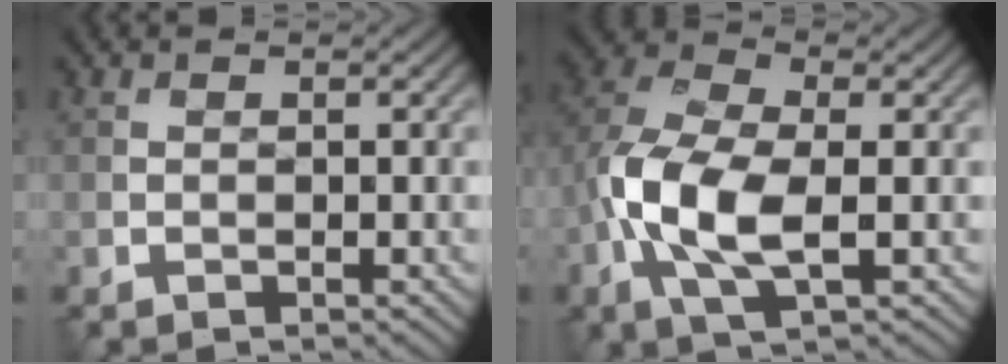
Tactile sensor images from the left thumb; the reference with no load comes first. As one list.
[{"total": 10.1, "force": [-2.0, 4.8, 8.6], "torque": [-0.199, 0.004, -0.045]}]